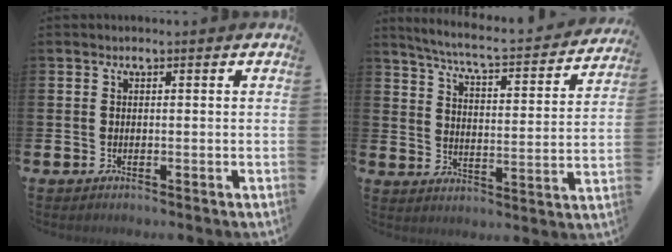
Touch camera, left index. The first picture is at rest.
{"total": 5.8, "force": [5.3, 0.3, 2.4], "torque": [-0.073, -0.043, 0.083]}